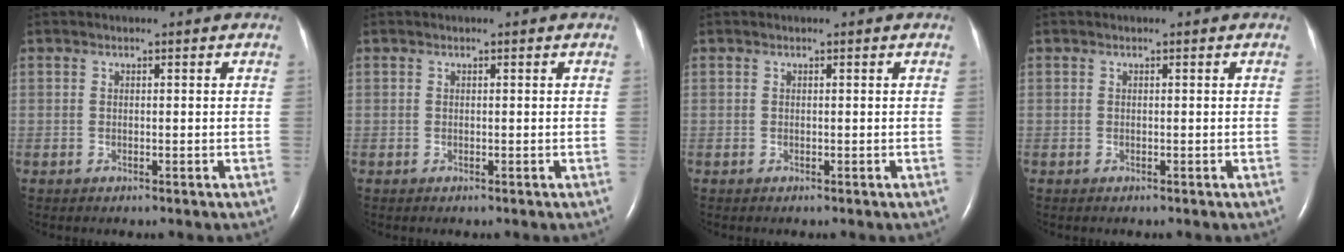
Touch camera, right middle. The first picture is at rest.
{"total": 0.0}
{"total": 0.0}
{"total": 0.0}